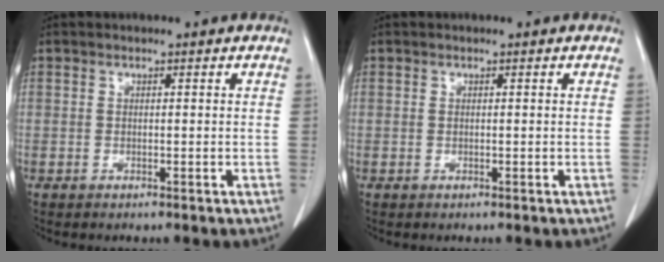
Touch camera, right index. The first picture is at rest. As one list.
[{"total": 0.0}]